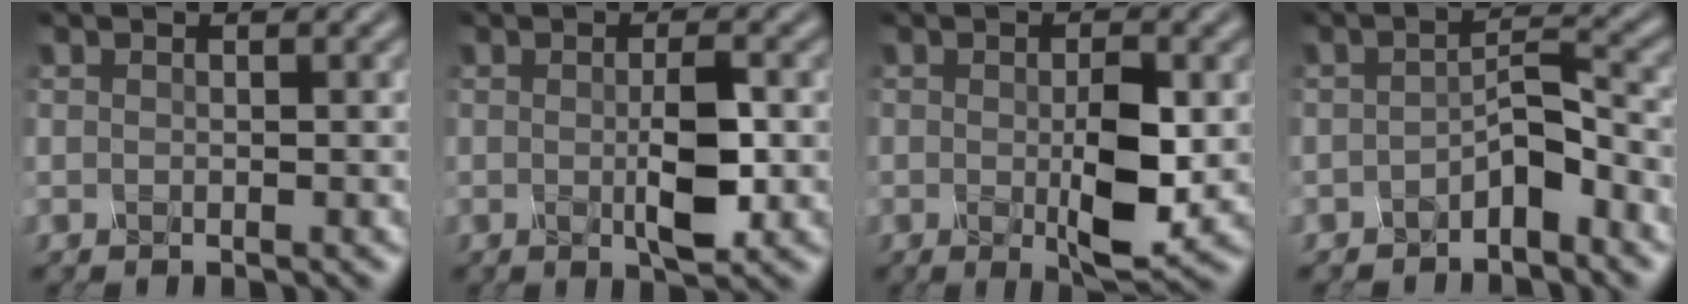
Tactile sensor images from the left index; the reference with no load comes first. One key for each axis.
{"total": 3.1, "fx": -0.3, "fy": 0.5, "fz": 3.1, "tx": -0.074, "ty": -0.005, "tz": 0.000}
{"total": 4.9, "fx": -0.6, "fy": 1.4, "fz": 4.7, "tx": -0.100, "ty": -0.010, "tz": -0.001}
{"total": 2.0, "fx": -1.5, "fy": 0.1, "fz": 1.3, "tx": -0.039, "ty": 0.009, "tz": -0.024}